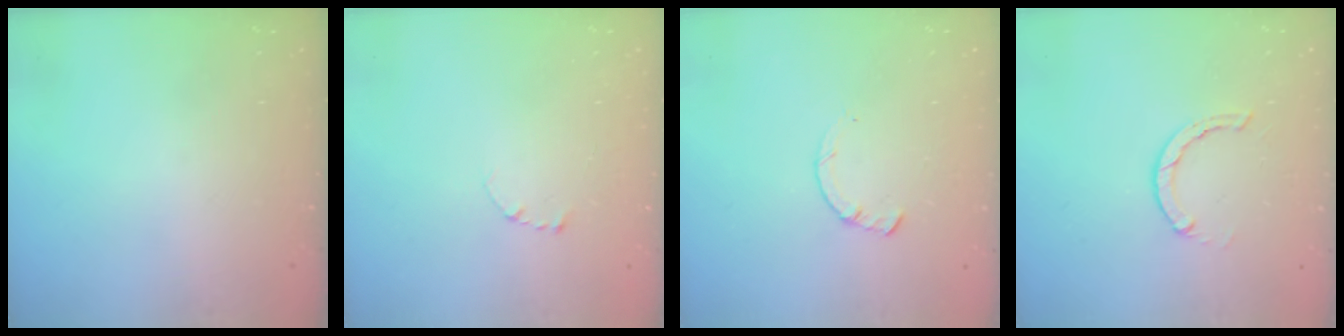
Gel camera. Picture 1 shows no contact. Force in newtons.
{"total": 2.7, "press": 2.7, "slide": 0.3}
{"total": 1.4, "press": 1.4, "slide": 0.2}
{"total": 2.8, "press": 2.7, "slide": 0.4}